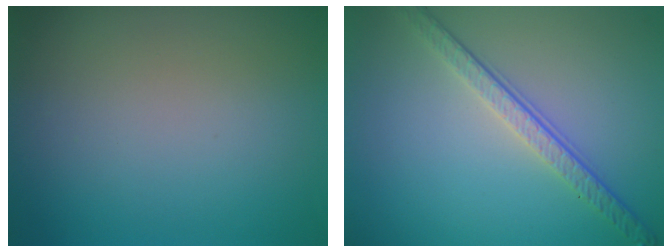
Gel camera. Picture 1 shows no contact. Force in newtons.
{"total": 3.8, "press": 2.8, "slide": 2.5}